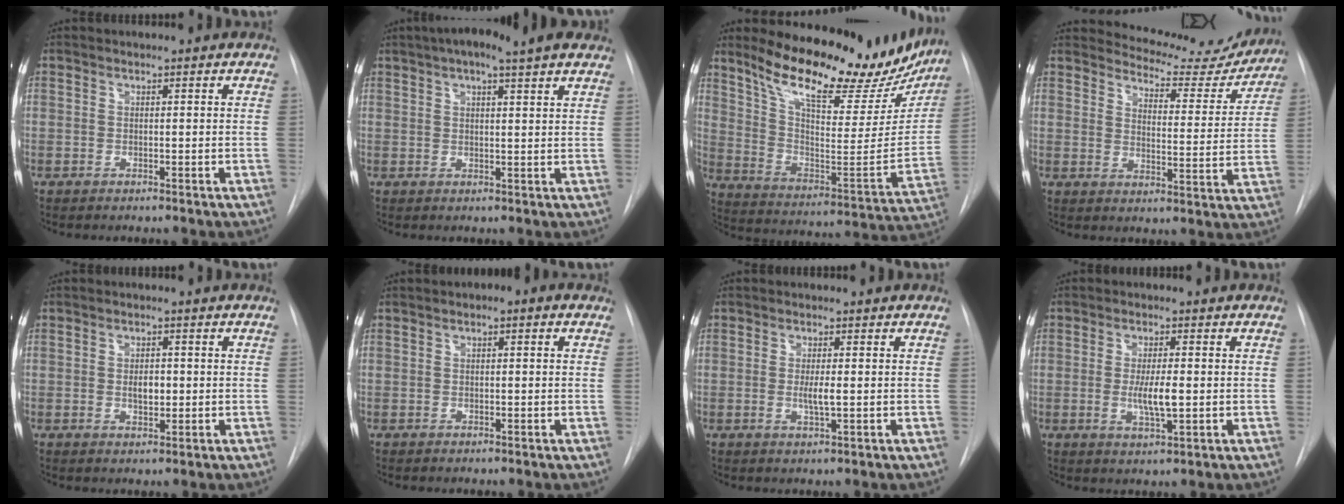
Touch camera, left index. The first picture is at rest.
{"total": 11.7, "force": [8.7, 1.9, 7.6], "torque": [-0.121, 0.040, 0.116]}
{"total": 26.1, "force": [21.2, 7.6, 13.1], "torque": [-0.196, -0.034, 0.298]}
{"total": 14.0, "force": [13.5, 3.4, 1.7], "torque": [-0.009, -0.042, 0.154]}
{"total": 2.6, "force": [0.0, 1.3, 2.2], "torque": [-0.038, -0.001, 0.001]}
{"total": 2.1, "force": [0.8, 0.8, 1.8], "torque": [-0.028, 0.011, 0.007]}
{"total": 2.4, "force": [-0.1, 0.2, 2.4], "torque": [-0.050, -0.006, -0.002]}
{"total": 4.8, "force": [-0.4, 0.9, 4.7], "torque": [-0.091, -0.010, -0.005]}